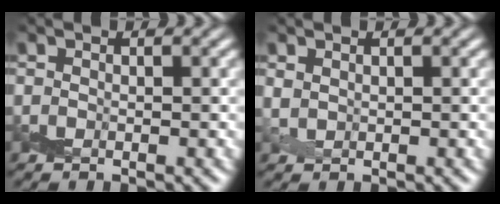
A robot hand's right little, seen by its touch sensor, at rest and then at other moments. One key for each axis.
{"total": 0.8, "fx": 0.7, "fy": 0.2, "fz": 0.1, "tx": -0.007, "ty": 0.002, "tz": 0.020}